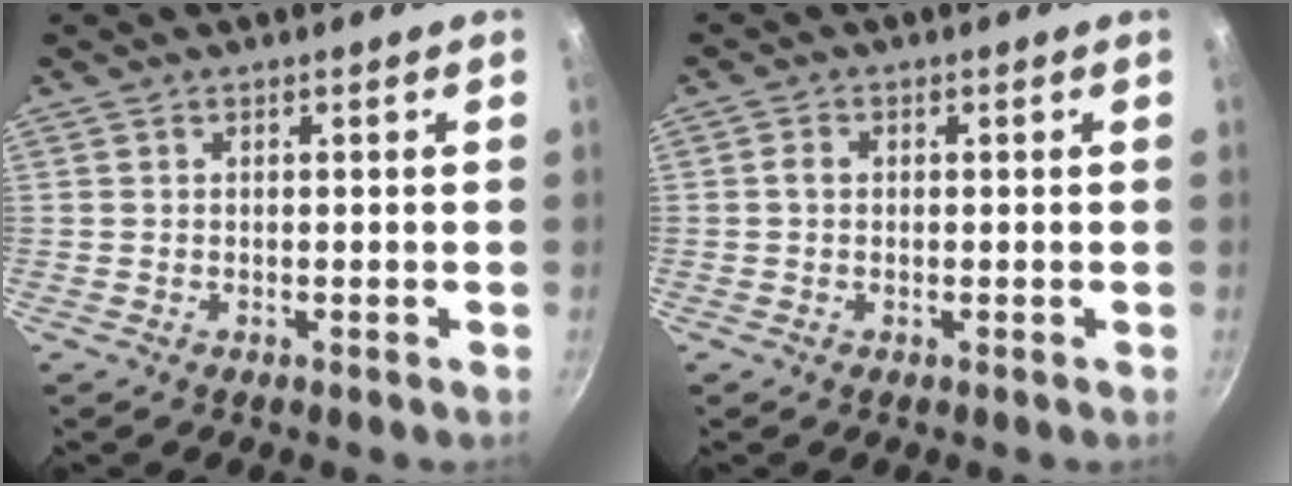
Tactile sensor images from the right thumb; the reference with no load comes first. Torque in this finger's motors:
{"motor_torque": [-0.16, 0.79, 0.27, 0.38, 0.03]}